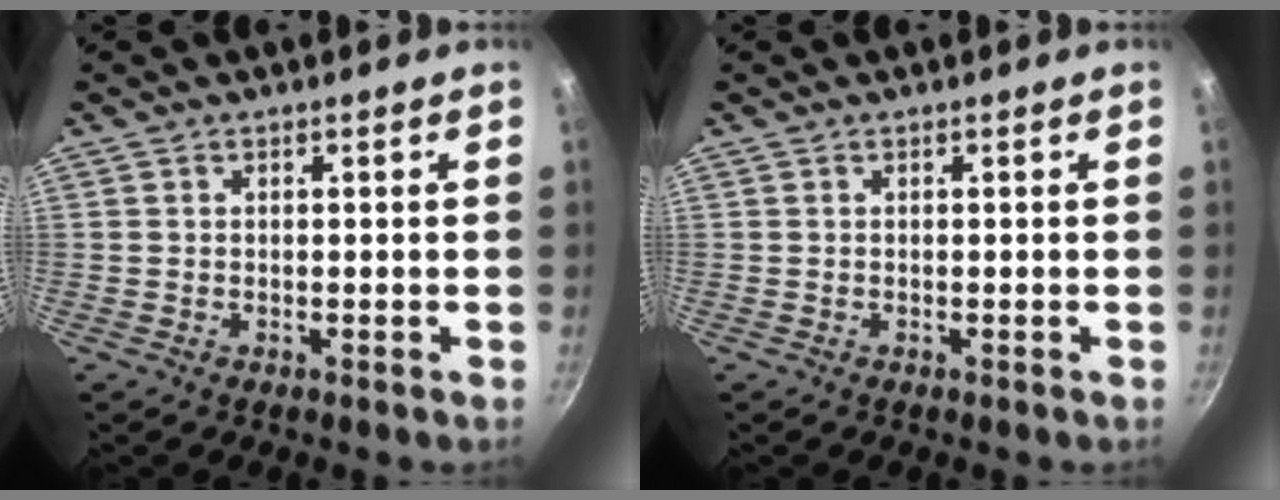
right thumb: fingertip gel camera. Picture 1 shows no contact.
{"total": 0.0}